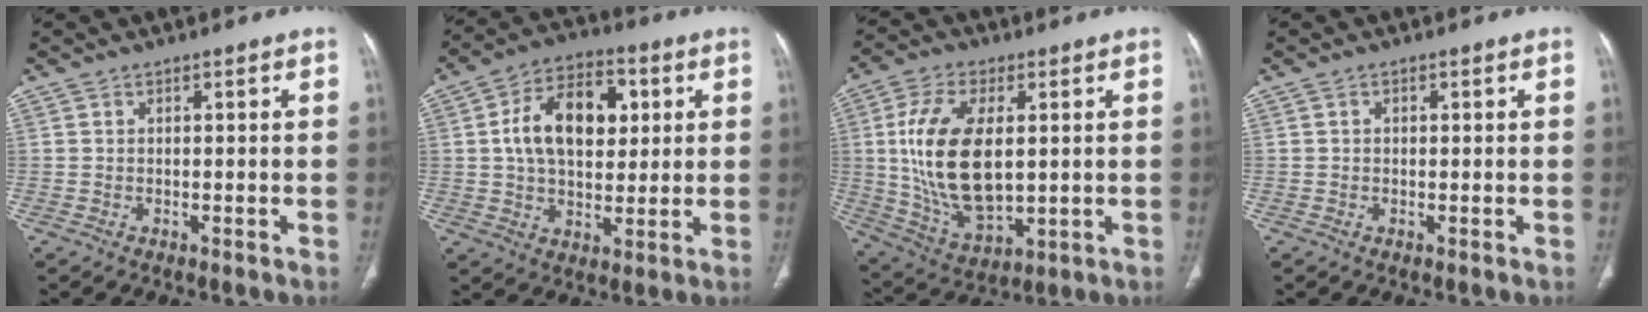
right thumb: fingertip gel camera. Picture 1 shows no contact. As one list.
[{"total": 15.4, "force": [3.2, 9.6, 11.6], "torque": [-0.168, 0.009, 0.048]}, {"total": 18.1, "force": [1.9, 9.6, 15.2], "torque": [-0.292, -0.014, 0.047]}, {"total": 0.6, "force": [0.1, 0.5, 0.3], "torque": [-0.001, 0.001, 0.000]}]